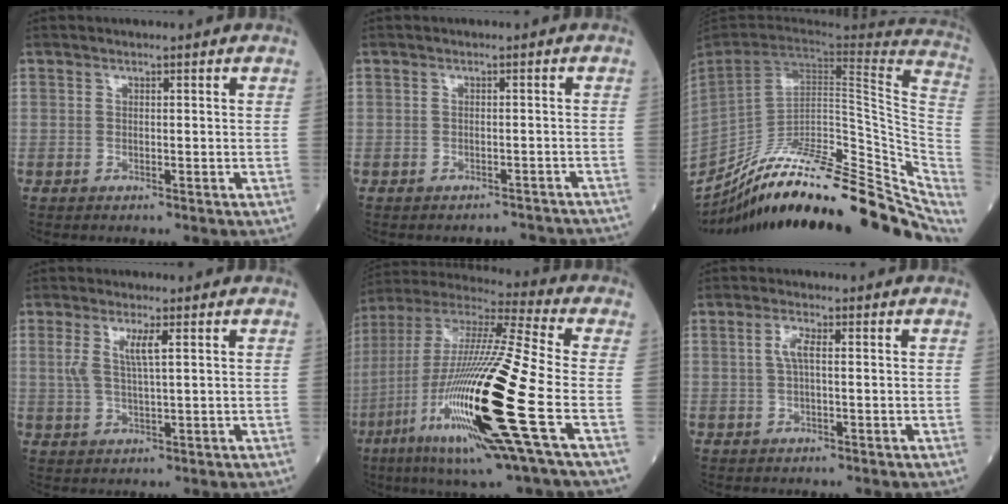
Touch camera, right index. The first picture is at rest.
{"total": 5.8, "force": [-5.6, 1.4, 0.7], "torque": [0.002, 0.003, -0.056]}
{"total": 32.7, "force": [-24.9, 7.9, 19.7], "torque": [-0.229, -0.018, -0.360]}
{"total": 4.1, "force": [1.4, 0.5, 3.8], "torque": [-0.083, 0.002, 0.029]}
{"total": 26.4, "force": [-7.7, 1.3, 25.2], "torque": [-0.508, -0.045, -0.150]}
{"total": 2.4, "force": [0.3, 0.4, 2.3], "torque": [-0.051, 0.004, 0.007]}